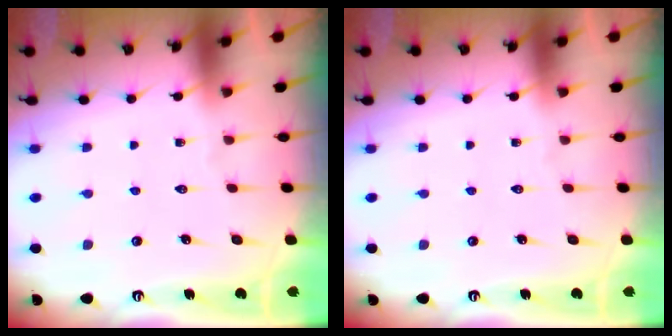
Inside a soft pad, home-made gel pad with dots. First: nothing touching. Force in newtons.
{"total": 0.0}